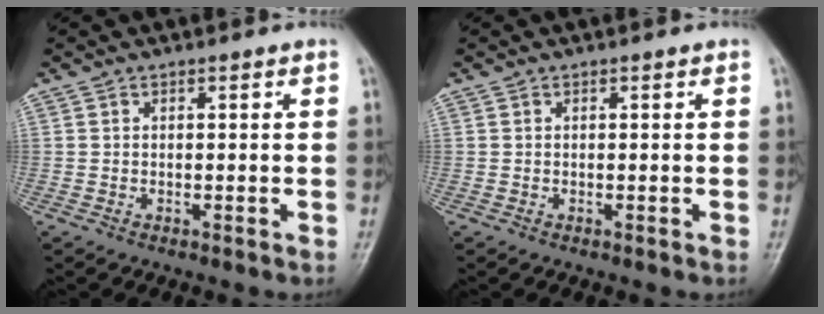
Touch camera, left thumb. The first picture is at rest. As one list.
[{"total": 0.0}]